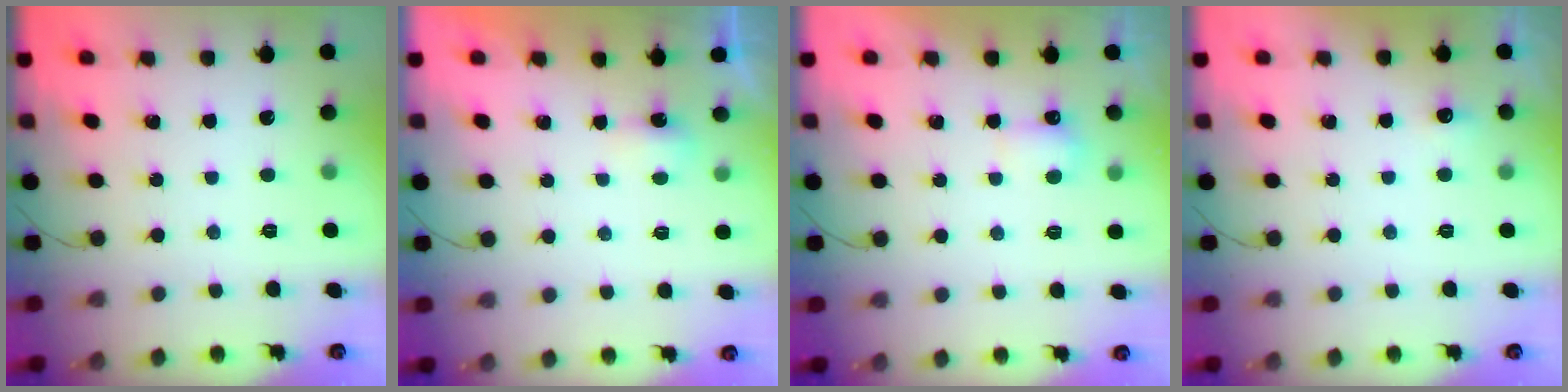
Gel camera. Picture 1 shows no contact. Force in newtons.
{"total": 2.9, "press": 2.8, "slide": 0.6}
{"total": 2.8, "press": 2.7, "slide": 0.6}
{"total": 9.3, "press": 3.6, "slide": 8.6}